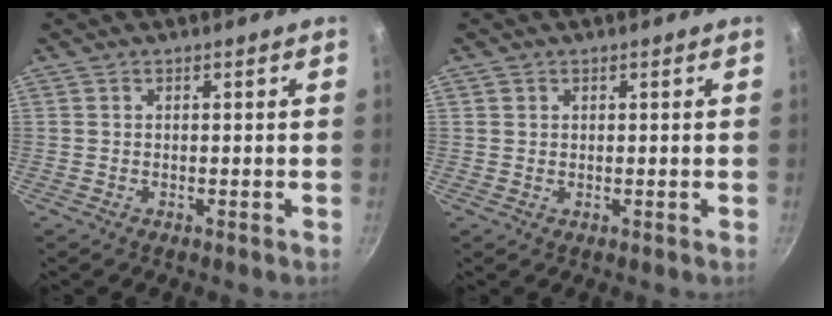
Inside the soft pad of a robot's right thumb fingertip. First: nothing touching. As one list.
[{"total": 0.8, "force": [0.4, 0.7, 0.1], "torque": [0.002, 0.001, 0.005]}]